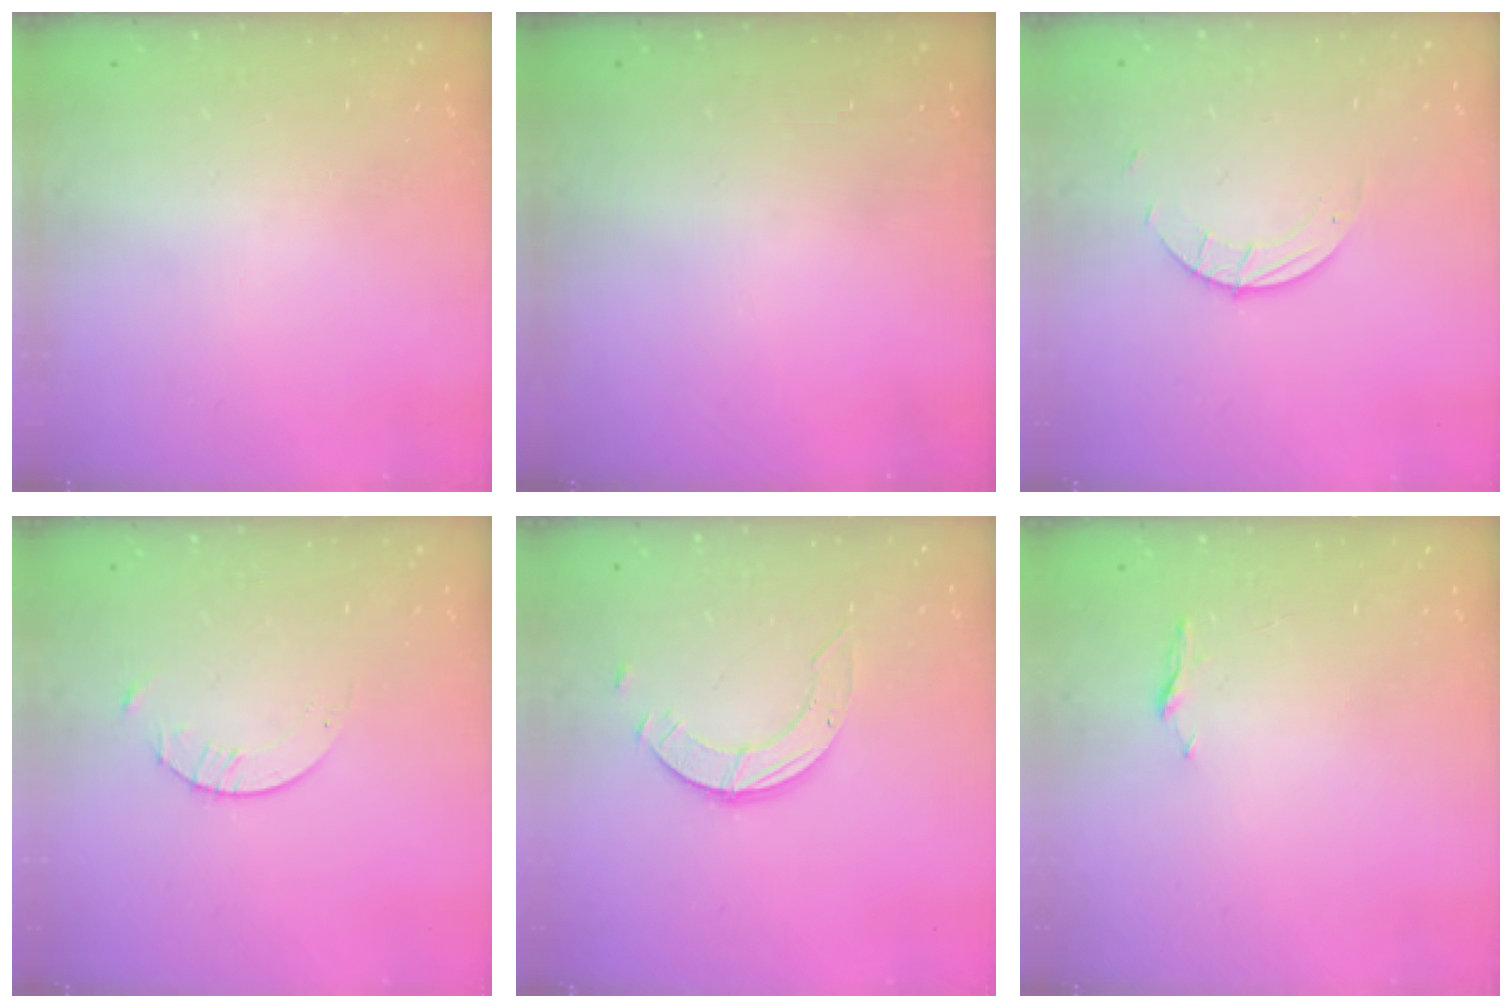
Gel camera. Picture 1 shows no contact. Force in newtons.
{"total": 0.0}
{"total": 1.5, "press": 1.5, "slide": 0.1}
{"total": 2.1, "press": 2.1, "slide": 0.3}
{"total": 3.5, "press": 3.5, "slide": 0.2}
{"total": 3.7, "press": 3.7, "slide": 0.5}